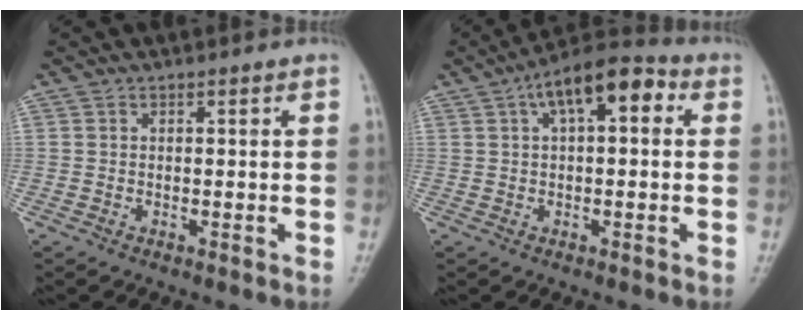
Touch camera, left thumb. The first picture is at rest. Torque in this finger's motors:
{"motor_torque": [2.64, 2.37, 1.21, -0.32, 0.06]}